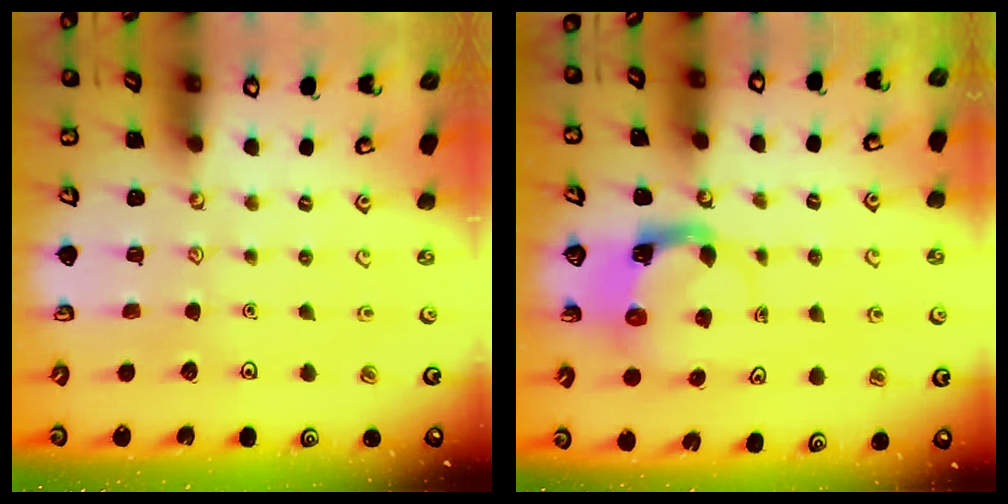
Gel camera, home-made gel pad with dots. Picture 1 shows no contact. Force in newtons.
{"total": 3.8, "press": 3.7, "slide": 0.7}